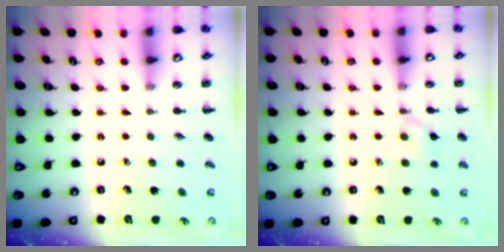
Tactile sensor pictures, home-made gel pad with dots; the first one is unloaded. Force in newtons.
{"total": 5.2, "press": 4.8, "slide": 1.8}